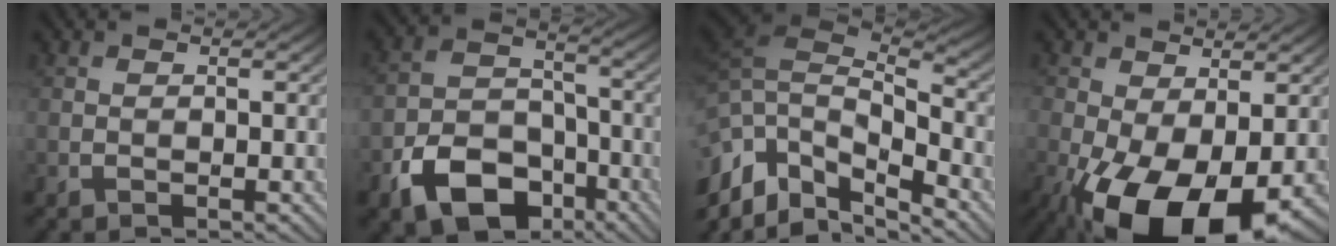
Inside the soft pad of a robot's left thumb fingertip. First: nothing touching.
{"total": 10.2, "force": [-5.9, 6.5, 5.2], "torque": [-0.107, -0.013, -0.114]}
{"total": 13.9, "force": [-6.2, 7.7, 9.7], "torque": [-0.237, -0.026, -0.070]}
{"total": 16.5, "force": [-6.4, 8.3, 12.7], "torque": [-0.261, -0.039, -0.092]}